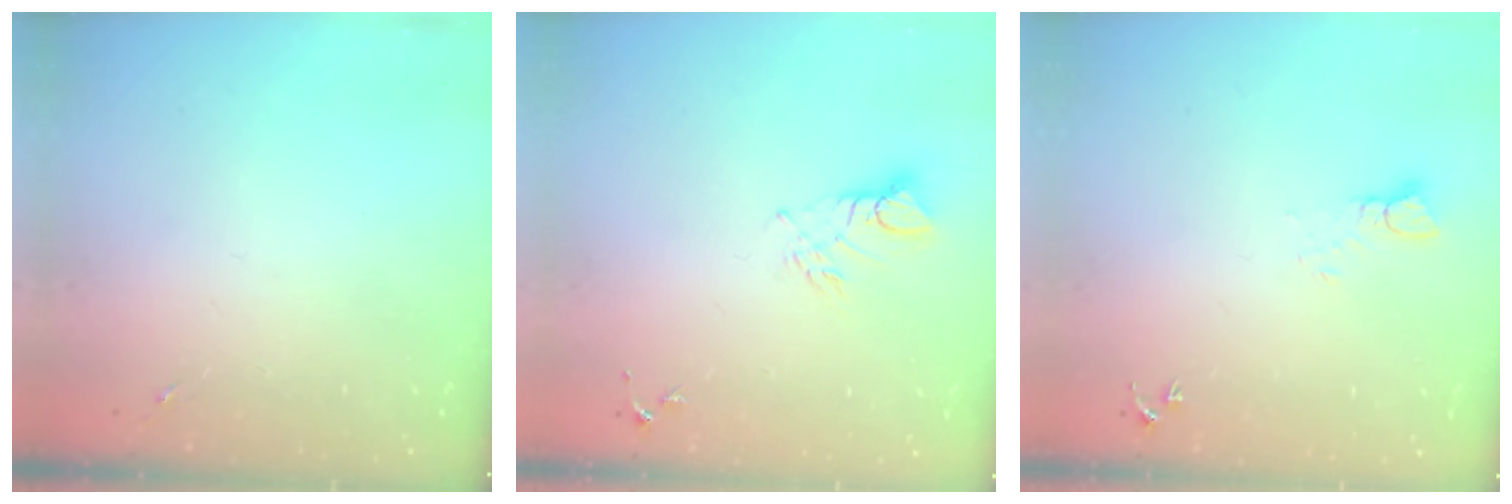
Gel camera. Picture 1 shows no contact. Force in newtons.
{"total": 5.3, "press": 5.2, "slide": 0.4}
{"total": 3.7, "press": 3.7, "slide": 0.1}